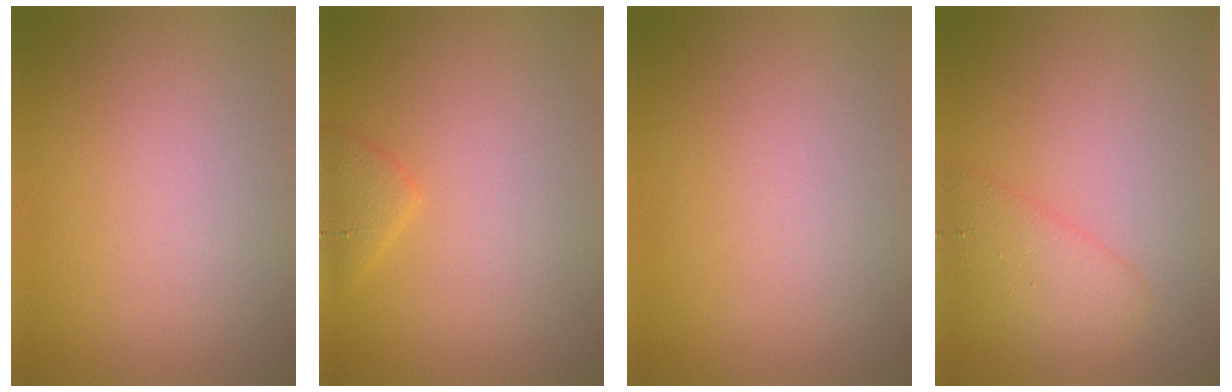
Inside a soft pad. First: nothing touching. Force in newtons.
{"total": 1.6, "press": 1.6, "slide": 0.2}
{"total": 0.0}
{"total": 3.0, "press": 3.0, "slide": 0.1}